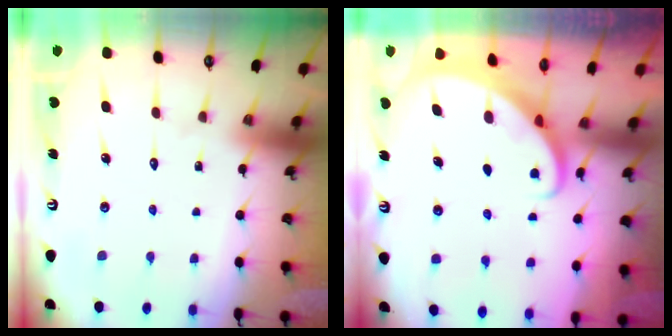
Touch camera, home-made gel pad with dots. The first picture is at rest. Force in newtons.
{"total": 2.6, "press": 2.6, "slide": 0.3}